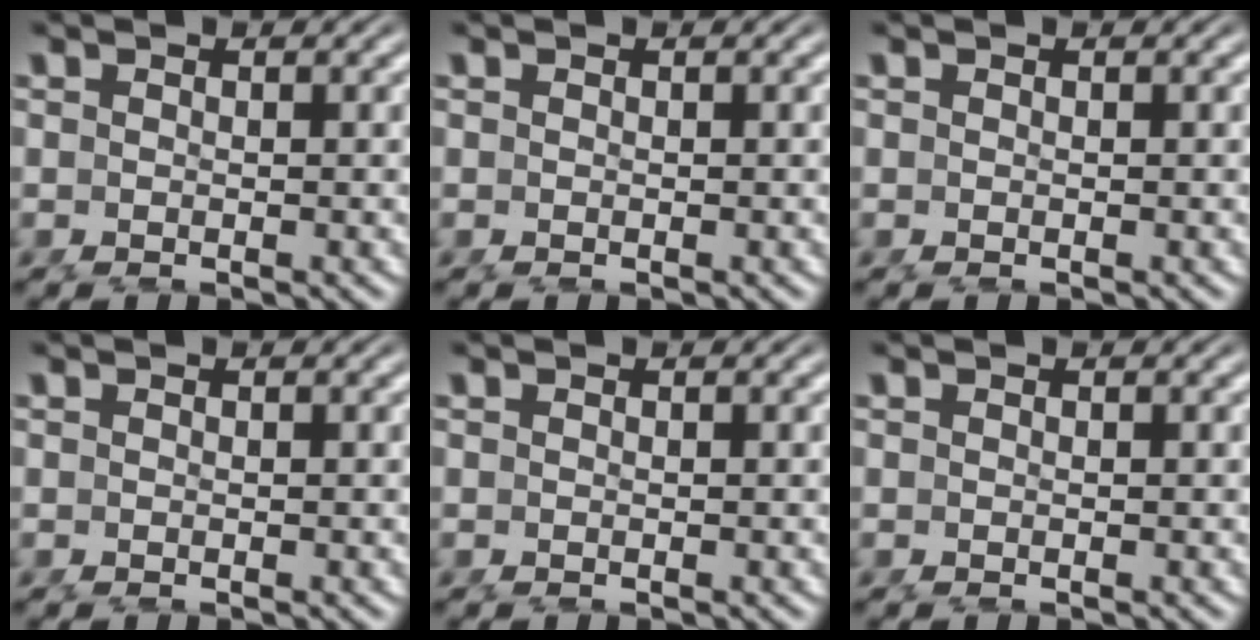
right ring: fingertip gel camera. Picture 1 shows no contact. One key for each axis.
{"total": 0.0}
{"total": 0.0}
{"total": 0.0}
{"total": 0.0}
{"total": 0.0}